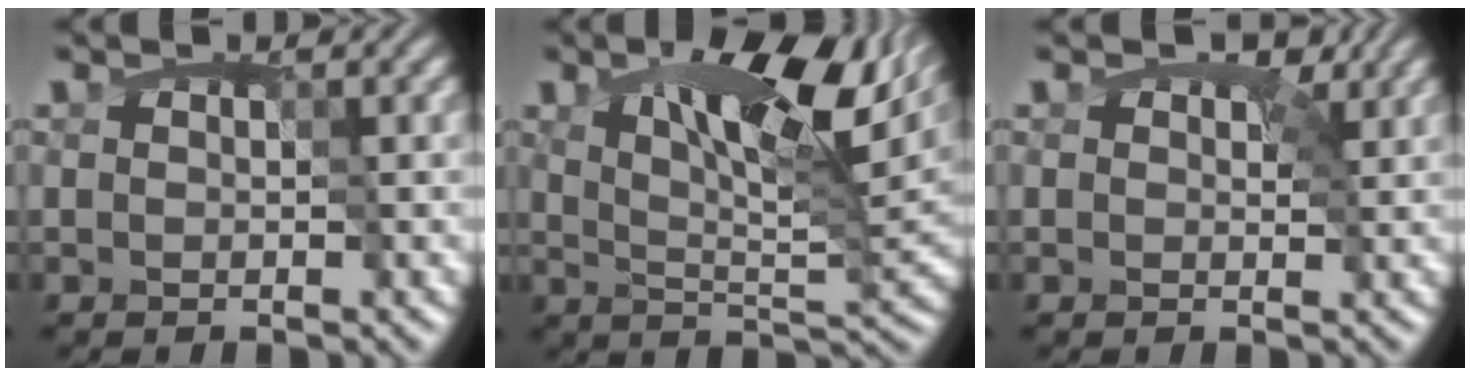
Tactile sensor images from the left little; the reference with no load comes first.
{"total": 9.2, "force": [3.8, 3.4, 7.7], "torque": [-0.126, 0.002, 0.065]}
{"total": 3.0, "force": [2.1, 1.6, 1.5], "torque": [-0.034, 0.001, 0.024]}